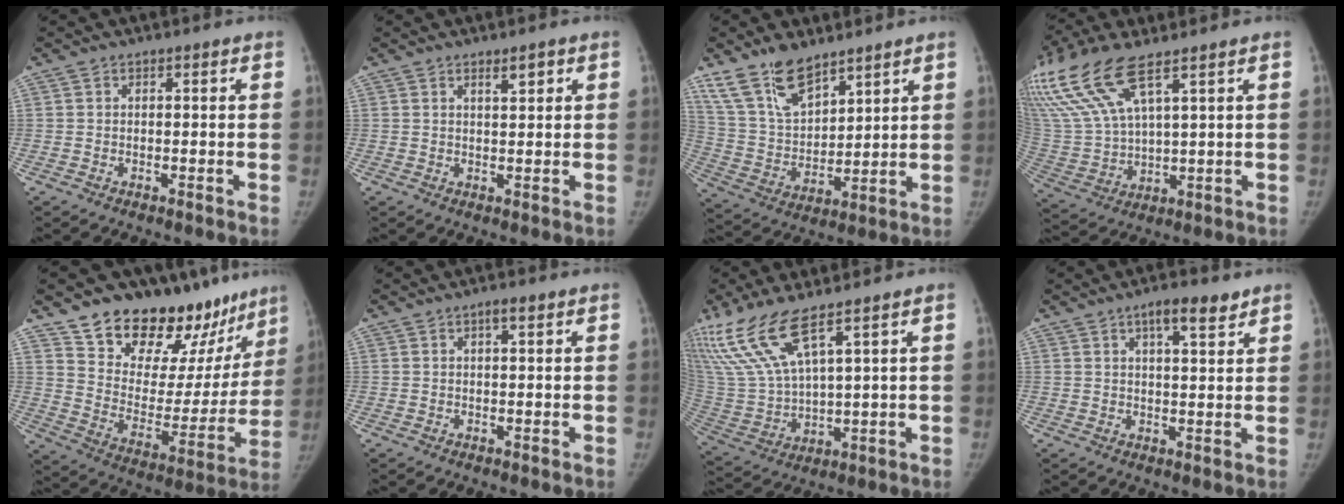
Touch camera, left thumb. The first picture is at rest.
{"total": 2.4, "force": [1.5, 0.7, 1.7], "torque": [-0.023, -0.010, 0.024]}
{"total": 13.3, "force": [9.7, 5.9, 6.9], "torque": [-0.102, -0.047, 0.199]}
{"total": 17.1, "force": [9.9, 5.8, 12.6], "torque": [-0.294, -0.022, 0.209]}
{"total": 25.4, "force": [19.3, 12.1, 11.2], "torque": [-0.116, -0.111, 0.288]}
{"total": 1.6, "force": [0.8, 0.5, 1.3], "torque": [-0.017, 0.000, 0.011]}
{"total": 13.5, "force": [8.9, 3.3, 9.6], "torque": [-0.218, -0.034, 0.197]}
{"total": 5.9, "force": [3.7, 1.7, 4.2], "torque": [-0.051, -0.018, 0.055]}